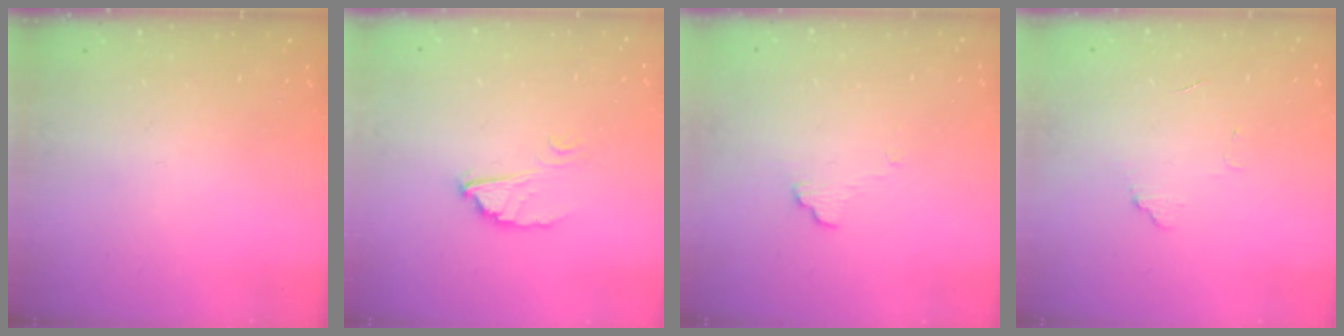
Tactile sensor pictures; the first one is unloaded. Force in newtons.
{"total": 4.6, "press": 4.6, "slide": 0.3}
{"total": 5.4, "press": 5.4, "slide": 0.4}
{"total": 3.9, "press": 3.8, "slide": 0.2}